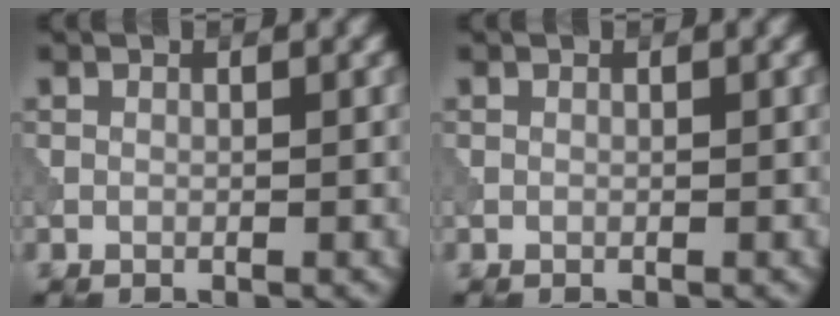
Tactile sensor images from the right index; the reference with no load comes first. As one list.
[{"total": 0.0}]